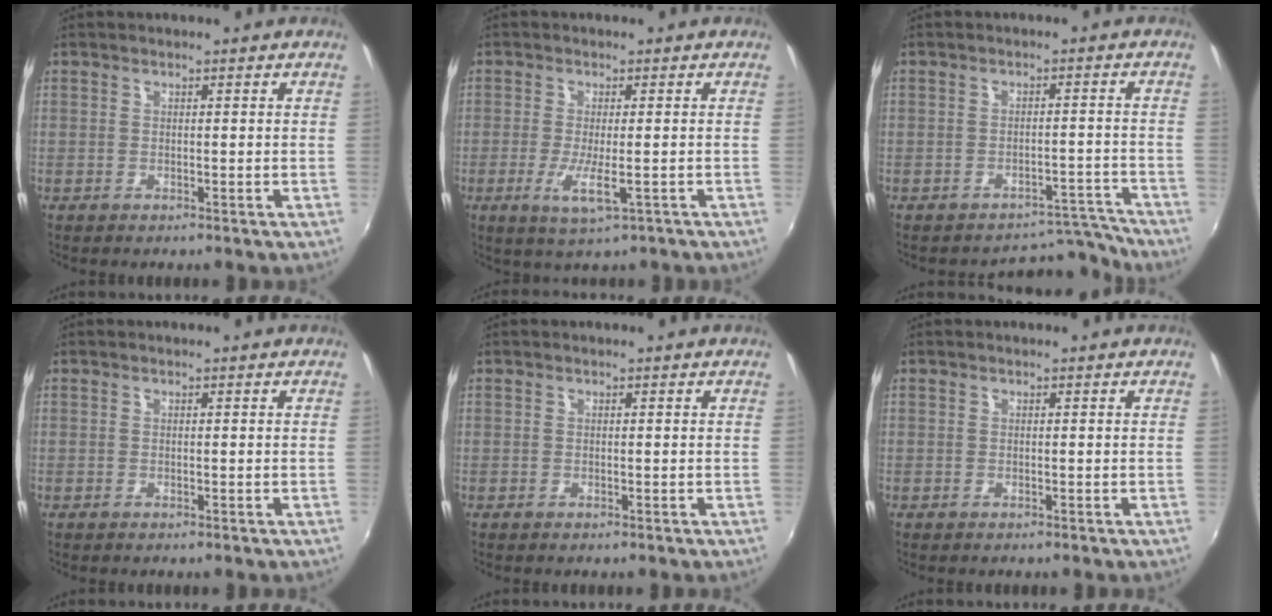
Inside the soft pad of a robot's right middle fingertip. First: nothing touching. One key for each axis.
{"total": 5.3, "fx": -2.2, "fy": 1.1, "fz": 4.7, "tx": -0.096, "ty": -0.016, "tz": -0.037}
{"total": 6.4, "fx": -6.2, "fy": 0.8, "fz": -1.2, "tx": 0.031, "ty": 0.035, "tz": -0.082}
{"total": 0.0}
{"total": 0.0}
{"total": 0.0}